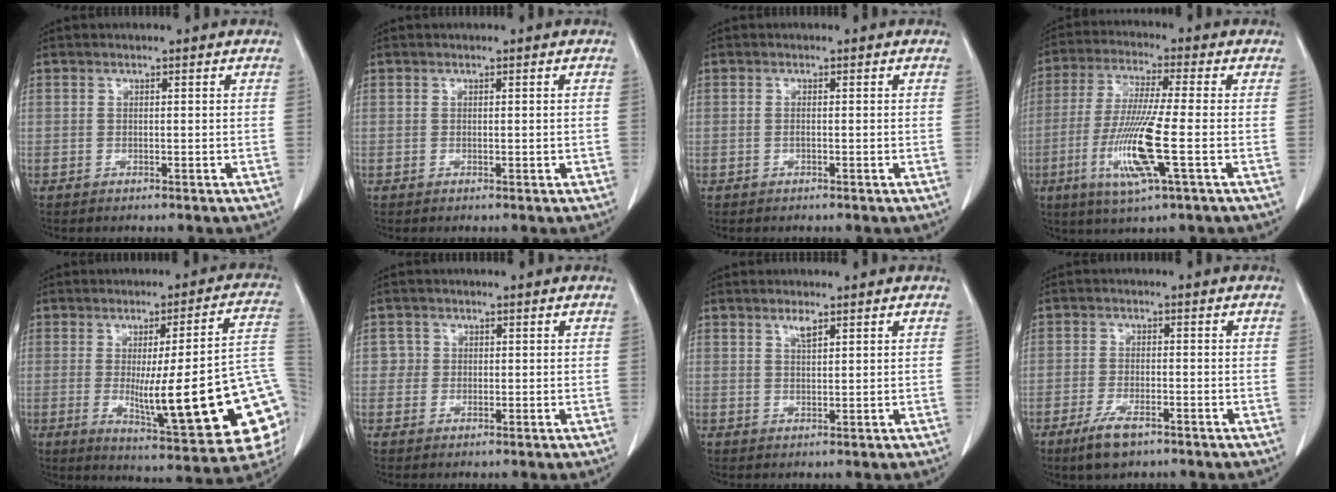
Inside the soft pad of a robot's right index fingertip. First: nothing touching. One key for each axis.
{"total": 0.8, "fx": -0.1, "fy": 0.3, "fz": 0.7, "tx": -0.012, "ty": -0.001, "tz": 0.002}
{"total": 0.6, "fx": -0.1, "fy": 0.1, "fz": 0.6, "tx": -0.013, "ty": -0.001, "tz": 0.000}
{"total": 12.1, "fx": -3.4, "fy": 0.1, "fz": 11.6, "tx": -0.242, "ty": -0.020, "tz": -0.070}
{"total": 24.1, "fx": -4.0, "fy": 2.4, "fz": 23.7, "tx": -0.245, "ty": -0.005, "tz": -0.044}
{"total": 1.9, "fx": 0.3, "fy": 1.9, "fz": -0.1, "tx": 0.015, "ty": 0.004, "tz": -0.001}
{"total": 1.6, "fx": 1.1, "fy": 0.2, "fz": 1.1, "tx": -0.025, "ty": -0.001, "tz": 0.022}
{"total": 5.2, "fx": -3.4, "fy": 1.6, "fz": 3.6, "tx": -0.078, "ty": -0.008, "tz": -0.058}